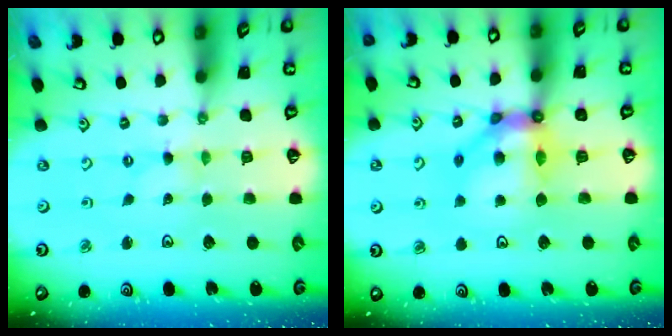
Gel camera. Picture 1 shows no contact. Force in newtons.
{"total": 11.3, "press": 11.0, "slide": 2.3}